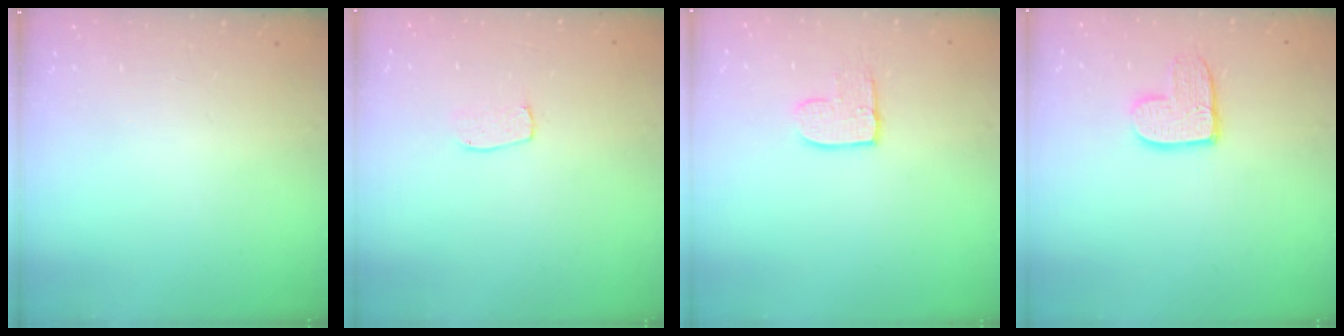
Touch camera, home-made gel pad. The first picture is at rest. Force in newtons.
{"total": 4.5, "press": 4.5, "slide": 0.2}
{"total": 7.0, "press": 7.0, "slide": 0.4}
{"total": 10.0, "press": 10.0, "slide": 0.5}